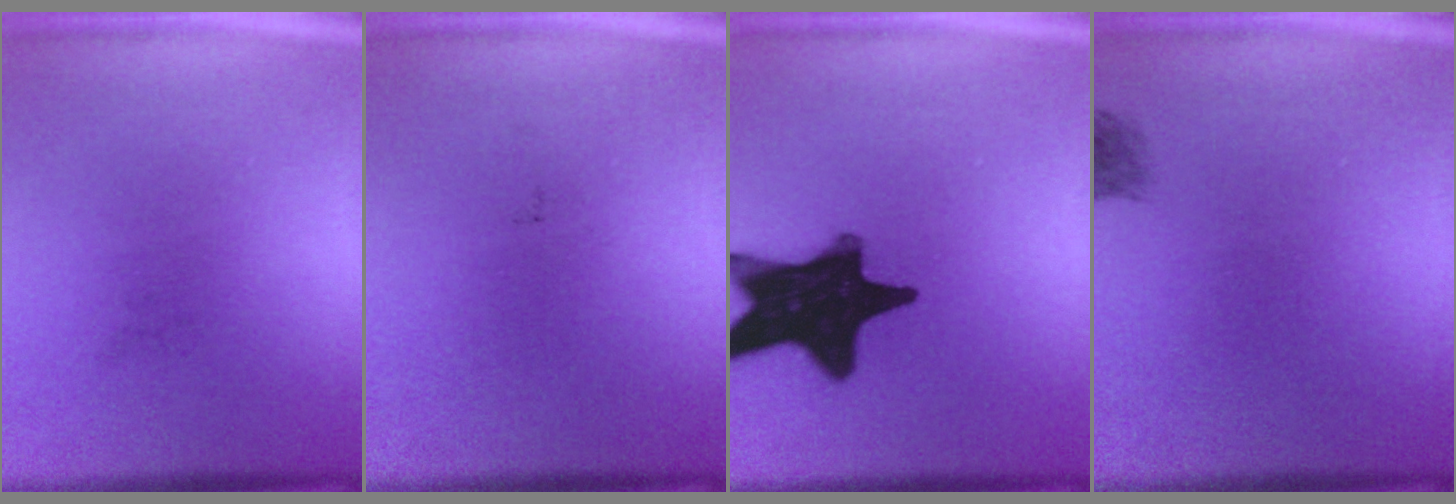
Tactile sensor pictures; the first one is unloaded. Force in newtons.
{"total": 0.0}
{"total": 19.2}
{"total": 1.9}